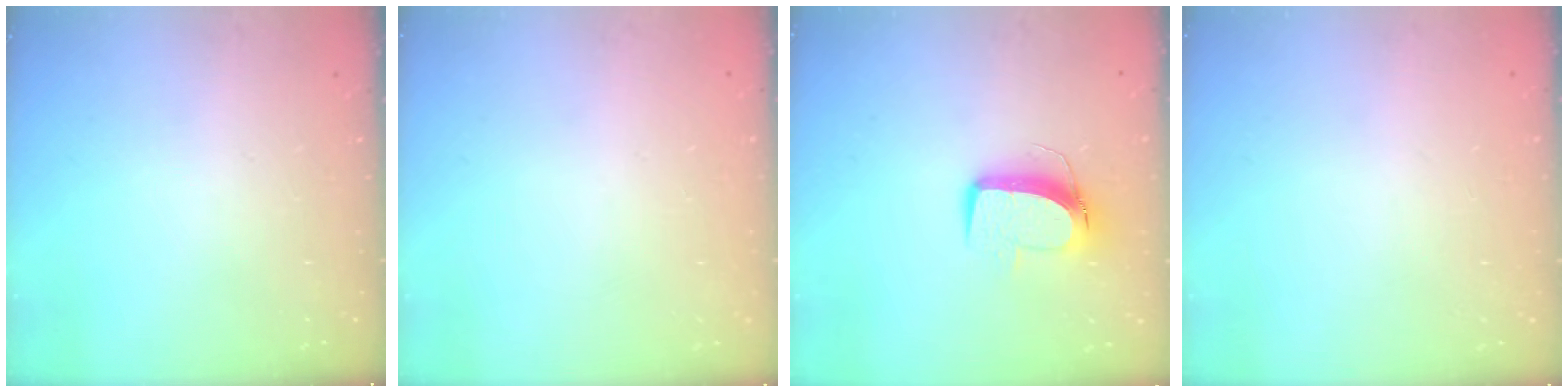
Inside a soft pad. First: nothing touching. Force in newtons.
{"total": 0.0}
{"total": 9.9, "press": 9.9, "slide": 0.8}
{"total": 0.0}